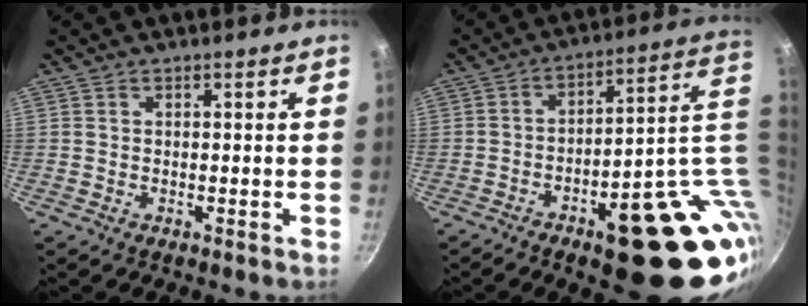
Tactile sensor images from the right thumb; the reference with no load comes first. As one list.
[{"total": 25.7, "force": [-3.7, 10.9, 23.0], "torque": [-0.230, 0.015, -0.027]}]